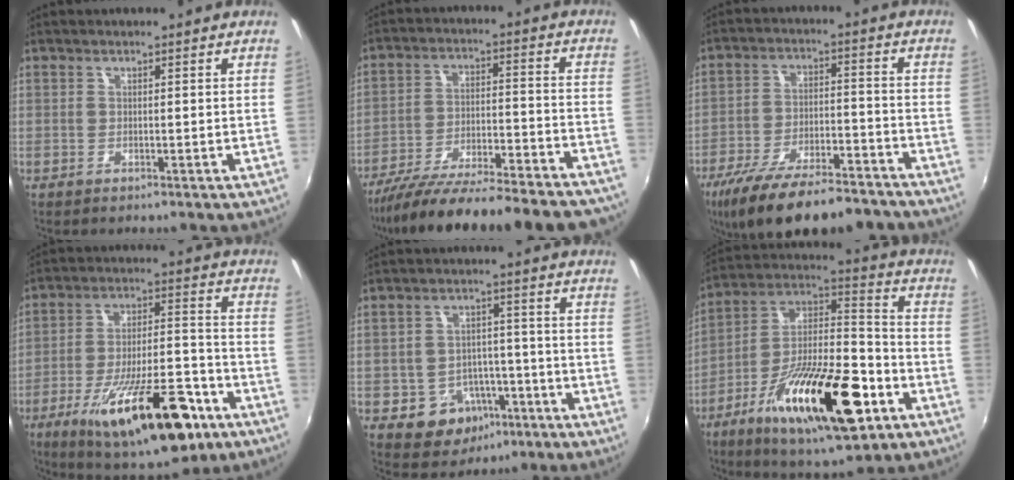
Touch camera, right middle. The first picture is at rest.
{"total": 28.0, "force": [-24.5, 4.4, 12.7], "torque": [-0.215, -0.054, -0.347]}
{"total": 21.4, "force": [-17.2, 5.8, 11.3], "torque": [-0.214, -0.035, -0.260]}
{"total": 23.1, "force": [-12.8, 7.5, 17.8], "torque": [-0.297, -0.028, -0.190]}
{"total": 9.3, "force": [-4.6, 7.4, 3.2], "torque": [-0.072, 0.020, -0.046]}
{"total": 24.5, "force": [-11.4, 8.1, 20.1], "torque": [-0.342, -0.024, -0.186]}